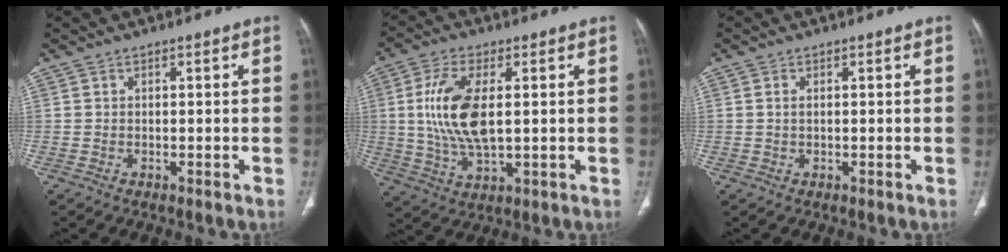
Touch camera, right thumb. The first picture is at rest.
{"total": 12.6, "force": [1.6, 5.7, 11.1], "torque": [-0.232, -0.008, 0.036]}
{"total": 0.9, "force": [0.3, 0.4, 0.7], "torque": [-0.019, 0.005, 0.008]}